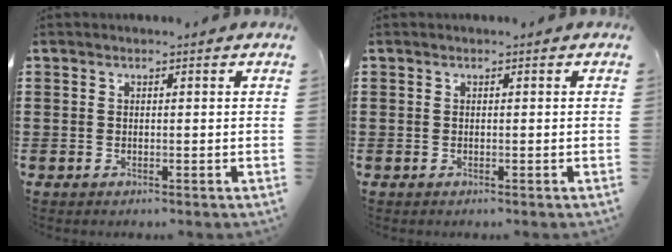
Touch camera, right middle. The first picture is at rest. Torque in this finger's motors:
{"motor_torque": [0.07, -0.07, 0.00, -0.01]}